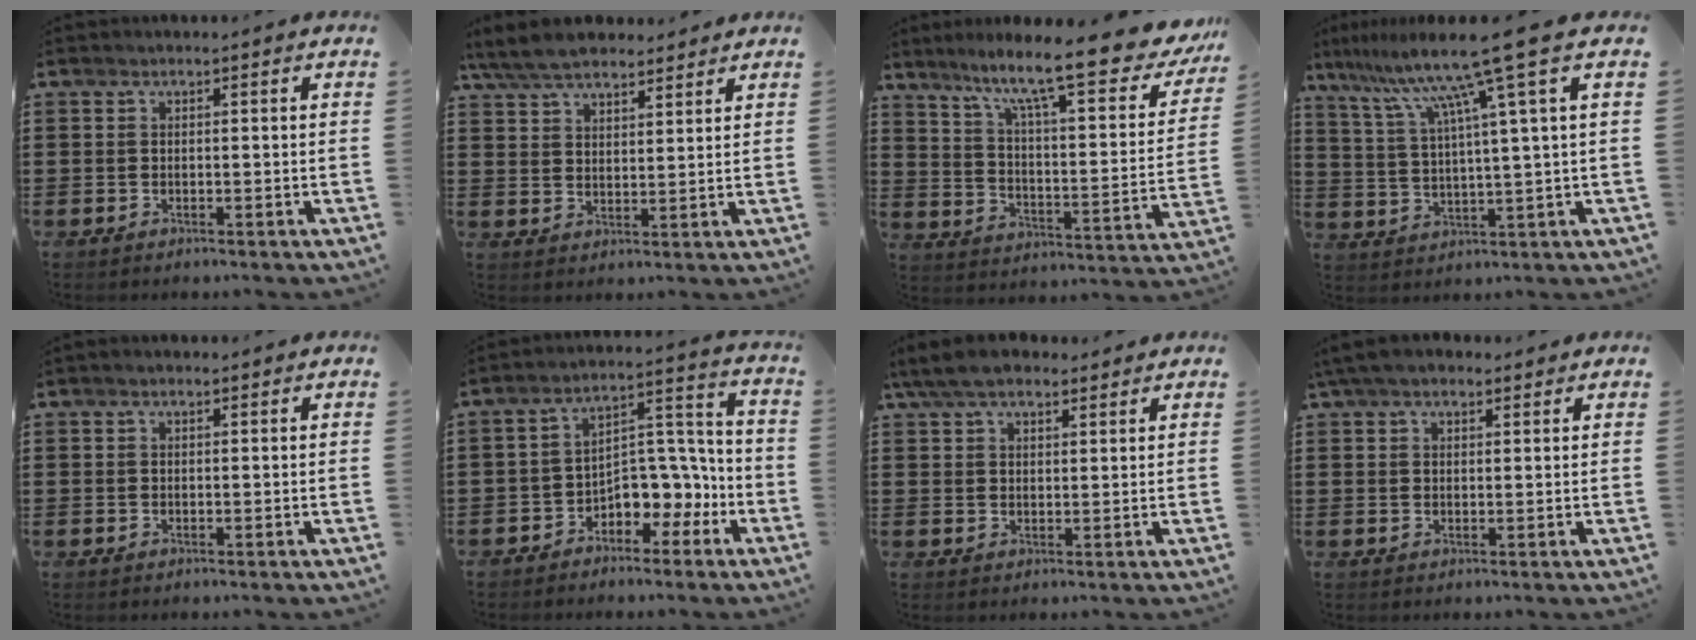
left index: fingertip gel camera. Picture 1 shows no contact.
{"total": 6.5, "force": [5.7, 2.2, 2.2], "torque": [-0.063, -0.005, 0.107]}
{"total": 12.0, "force": [9.5, 0.7, 7.3], "torque": [-0.142, -0.071, 0.147]}
{"total": 11.3, "force": [6.7, -1.4, 9.0], "torque": [-0.196, -0.028, 0.101]}
{"total": 0.8, "force": [0.6, 0.2, 0.5], "torque": [-0.011, 0.003, 0.011]}
{"total": 5.7, "force": [-3.3, 3.7, 2.8], "torque": [-0.058, 0.000, -0.065]}
{"total": 6.1, "force": [4.9, 2.5, 2.7], "torque": [-0.069, 0.000, 0.091]}
{"total": 4.4, "force": [3.4, 1.6, 2.4], "torque": [-0.055, 0.005, 0.063]}